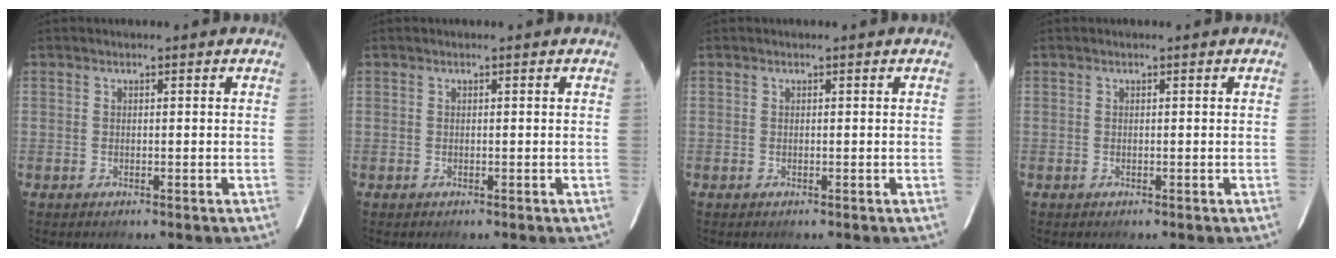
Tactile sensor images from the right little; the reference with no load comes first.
{"total": 0.0}
{"total": 0.0}
{"total": 0.0}